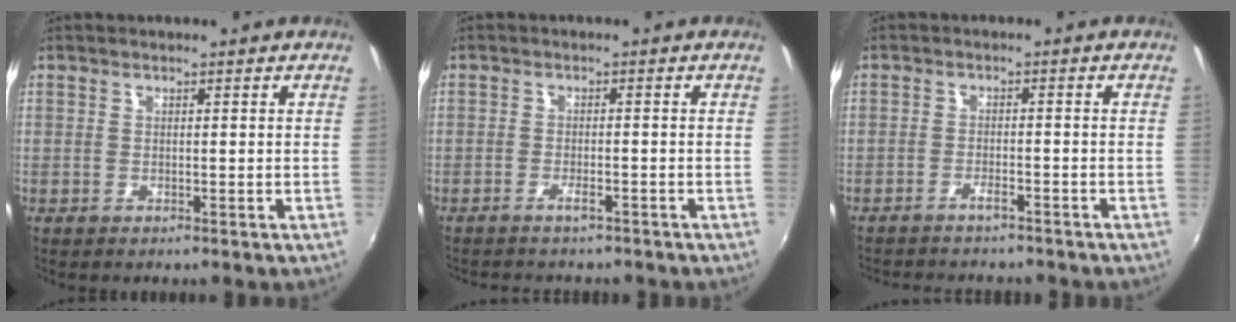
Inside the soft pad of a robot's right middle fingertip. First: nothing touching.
{"total": 2.6, "force": [-2.3, 0.5, 1.1], "torque": [-0.031, 0.000, -0.036]}
{"total": 6.1, "force": [-5.5, 1.3, 2.3], "torque": [-0.059, -0.008, -0.081]}